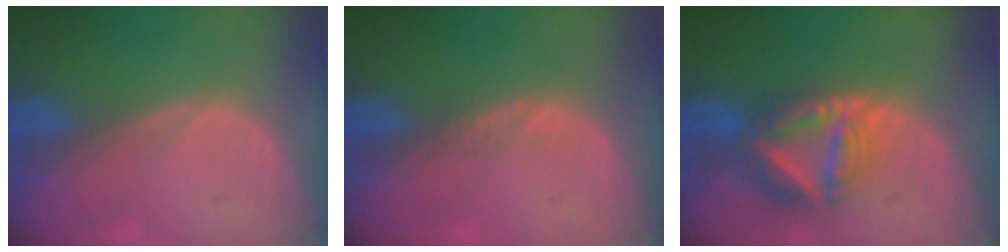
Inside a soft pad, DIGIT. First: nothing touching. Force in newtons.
{"total": 0.8, "press": 0.7, "slide": 0.5}
{"total": 8.2, "press": 7.1, "slide": 4.1}